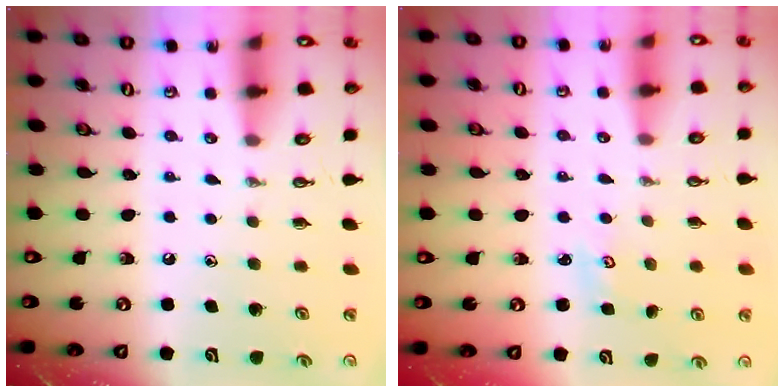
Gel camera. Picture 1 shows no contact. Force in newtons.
{"total": 2.0, "press": 2.0, "slide": 0.3}